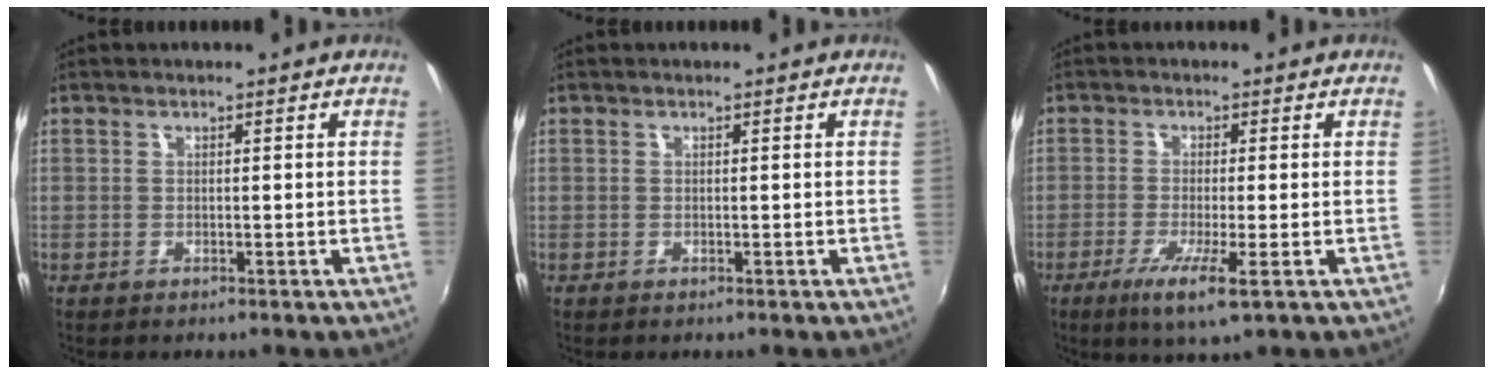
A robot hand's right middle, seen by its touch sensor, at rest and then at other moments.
{"total": 0.0}
{"total": 6.1, "force": [-2.8, 0.0, 5.5], "torque": [-0.116, -0.018, -0.052]}